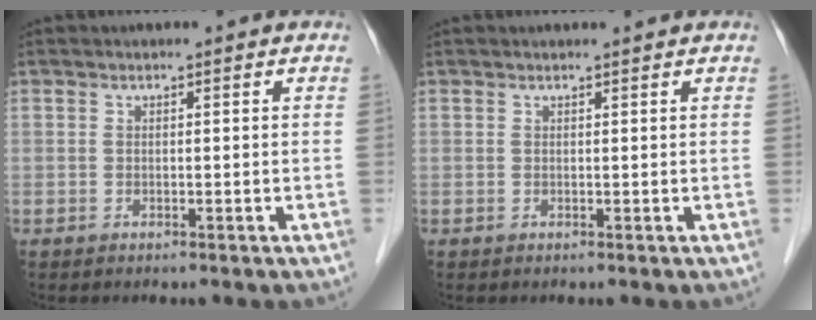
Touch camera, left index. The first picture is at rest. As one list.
[{"total": 1.2, "force": [1.2, -0.1, 0.3], "torque": [-0.006, 0.006, 0.018]}]